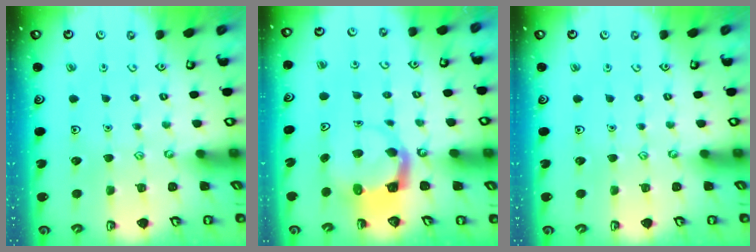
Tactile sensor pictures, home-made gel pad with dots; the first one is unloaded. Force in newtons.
{"total": 4.0, "press": 3.9, "slide": 0.3}
{"total": 0.0}